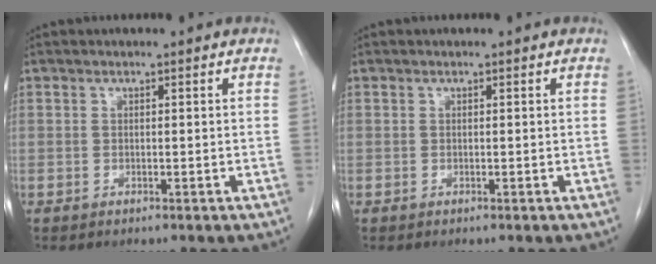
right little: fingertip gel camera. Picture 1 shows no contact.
{"total": 0.0}